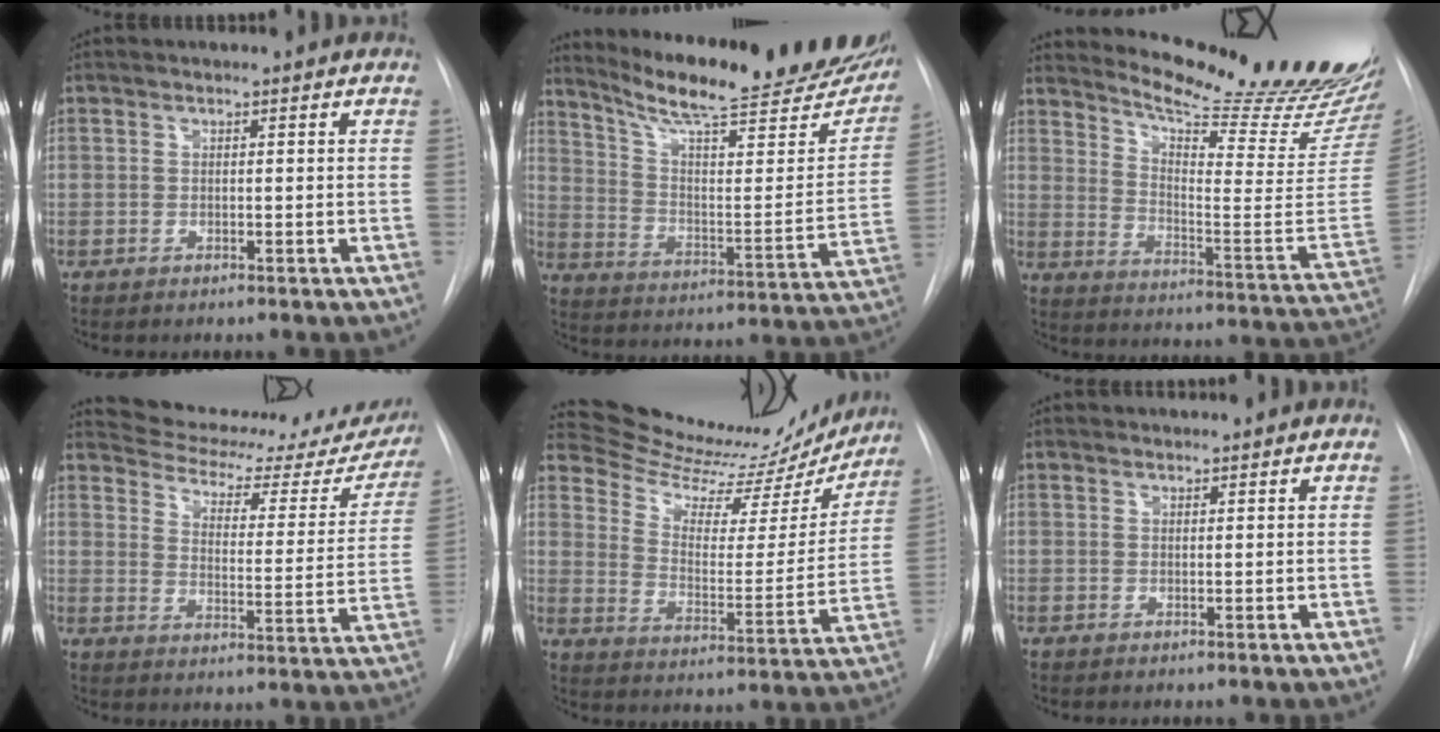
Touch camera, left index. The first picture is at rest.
{"total": 28.2, "force": [23.3, 4.8, 15.1], "torque": [-0.225, -0.058, 0.312]}
{"total": 25.9, "force": [23.1, 0.3, 11.7], "torque": [-0.178, -0.140, 0.301]}
{"total": 23.1, "force": [21.1, 5.9, 7.2], "torque": [-0.102, -0.057, 0.254]}
{"total": 20.3, "force": [19.6, 4.4, 3.2], "torque": [-0.042, -0.062, 0.256]}
{"total": 0.6, "force": [0.6, 0.0, -0.2], "torque": [-0.004, 0.006, 0.014]}